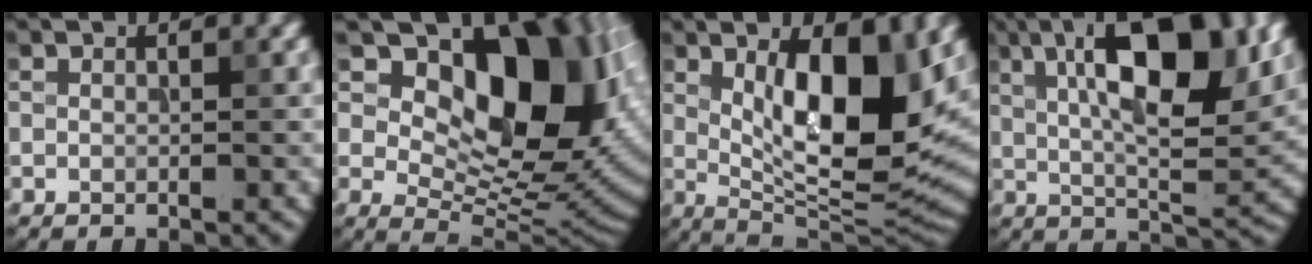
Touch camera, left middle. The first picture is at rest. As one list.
[{"total": 14.0, "force": [4.4, 8.2, 10.5], "torque": [-0.121, 0.000, 0.072]}, {"total": 11.6, "force": [2.5, 4.1, 10.6], "torque": [-0.154, -0.010, 0.046]}, {"total": 12.2, "force": [3.8, 4.0, 10.9], "torque": [-0.162, 0.006, 0.059]}]